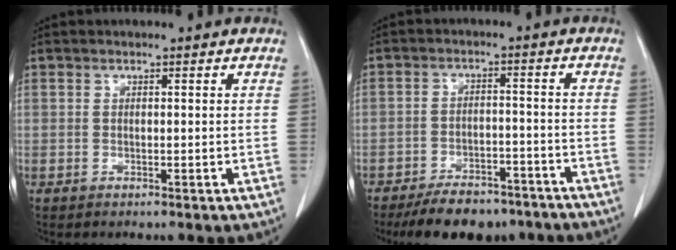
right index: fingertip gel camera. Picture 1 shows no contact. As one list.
[{"total": 10.9, "force": [-9.0, 4.5, 4.2], "torque": [-0.050, 0.006, -0.133]}]